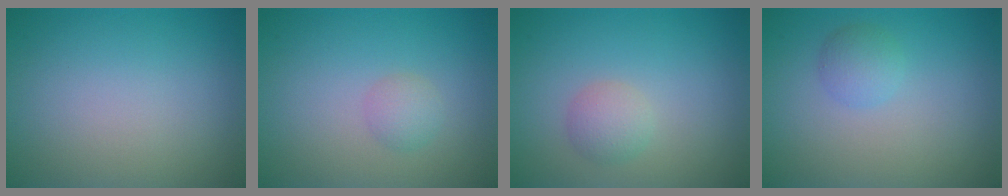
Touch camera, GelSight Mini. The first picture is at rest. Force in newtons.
{"total": 1.4, "press": 1.4, "slide": 0.1}
{"total": 1.9, "press": 1.9, "slide": 0.1}
{"total": 1.7, "press": 1.7, "slide": 0.1}